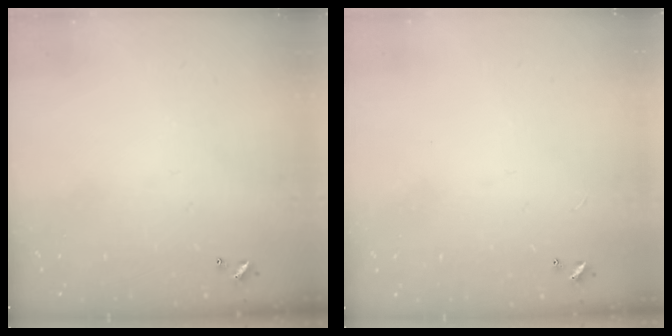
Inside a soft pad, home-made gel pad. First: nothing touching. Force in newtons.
{"total": 2.8, "press": 2.8, "slide": 0.3}